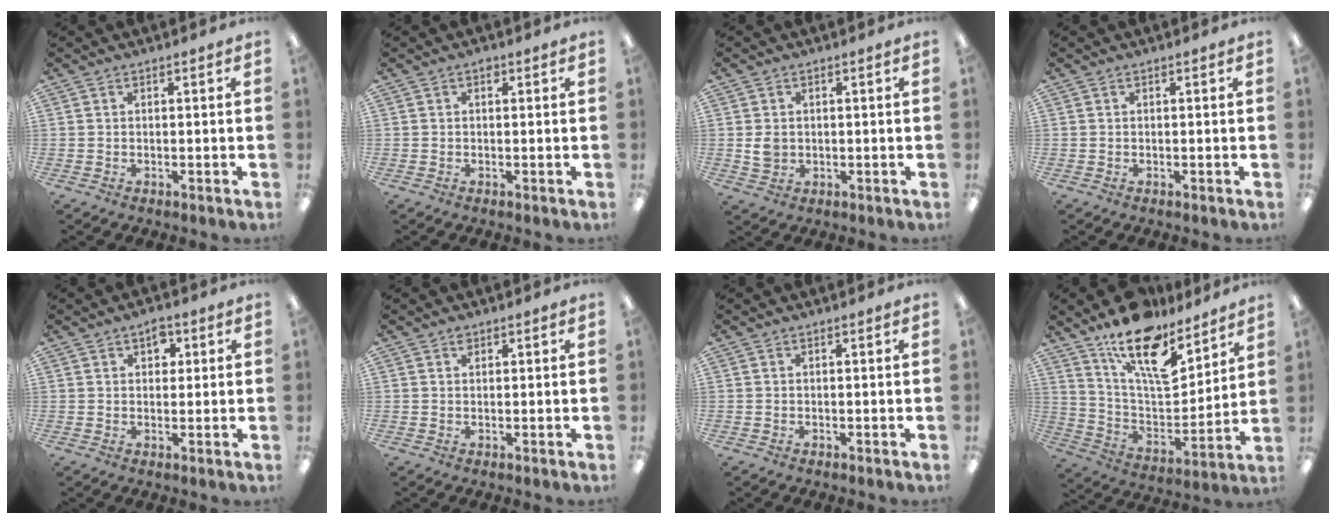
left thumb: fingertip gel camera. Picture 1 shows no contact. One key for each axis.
{"total": 1.0, "fx": 0.6, "fy": 0.7, "fz": 0.5, "tx": -0.004, "ty": 0.000, "tz": 0.008}
{"total": 3.2, "fx": 0.2, "fy": 2.8, "fz": 1.7, "tx": -0.023, "ty": 0.003, "tz": 0.003}
{"total": 0.0}
{"total": 3.7, "fx": 1.9, "fy": 2.6, "fz": 1.8, "tx": -0.007, "ty": -0.007, "tz": 0.027}
{"total": 1.3, "fx": 0.9, "fy": 0.8, "fz": 0.5, "tx": -0.004, "ty": -0.003, "tz": 0.015}
{"total": 0.0}
{"total": 17.4, "fx": 12.7, "fy": 6.8, "fz": 9.7, "tx": -0.160, "ty": -0.092, "tz": 0.221}